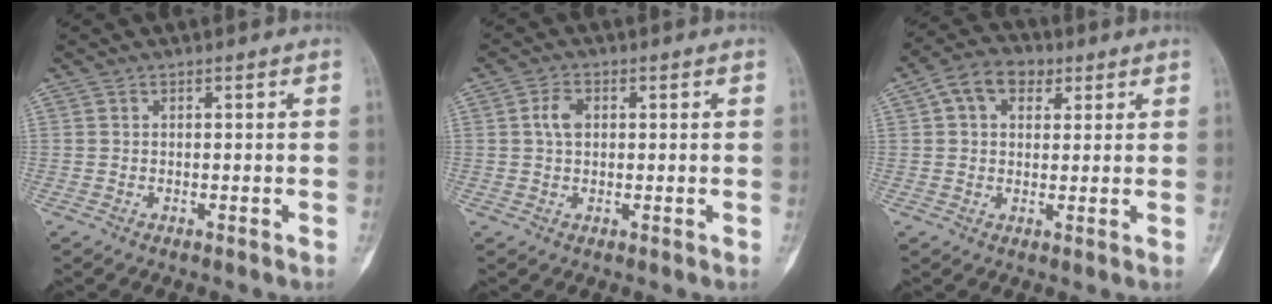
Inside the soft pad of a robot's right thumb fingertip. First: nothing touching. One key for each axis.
{"total": 3.4, "fx": 0.6, "fy": 2.2, "fz": 2.5, "tx": -0.047, "ty": 0.005, "tz": 0.009}
{"total": 8.0, "fx": 3.0, "fy": 5.6, "fz": 4.8, "tx": -0.061, "ty": 0.010, "tz": 0.042}